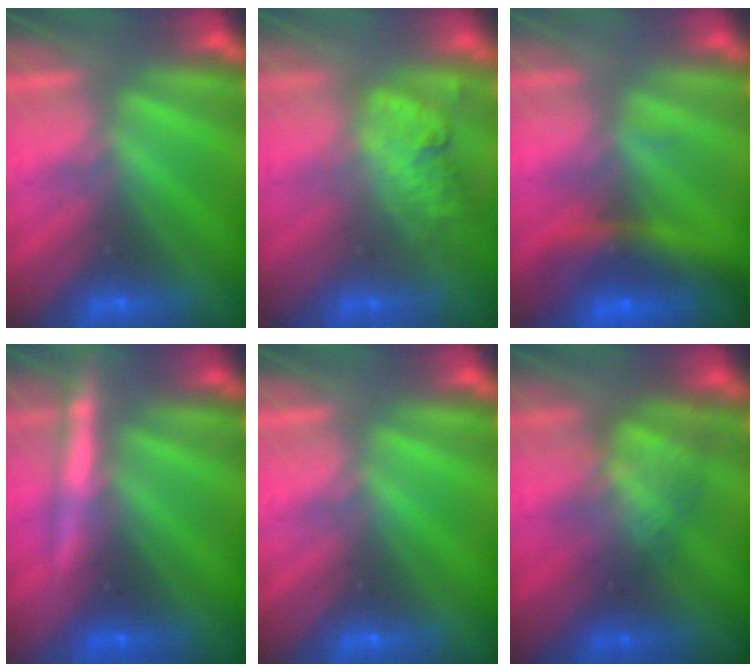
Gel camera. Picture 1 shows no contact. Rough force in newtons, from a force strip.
{"total": 2.4}
{"total": 6.4}
{"total": 4.6}
{"total": 0.0}
{"total": 3.8}